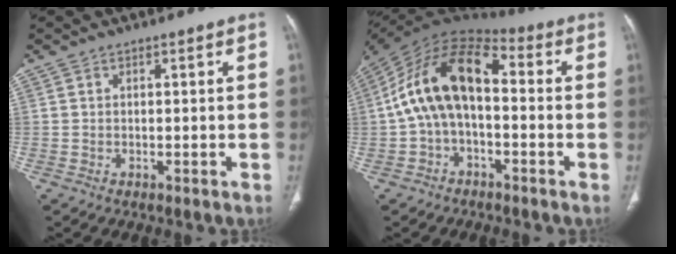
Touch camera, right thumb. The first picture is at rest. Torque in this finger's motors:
{"motor_torque": [2.51, 2.50, 1.98, -0.30, 0.27]}